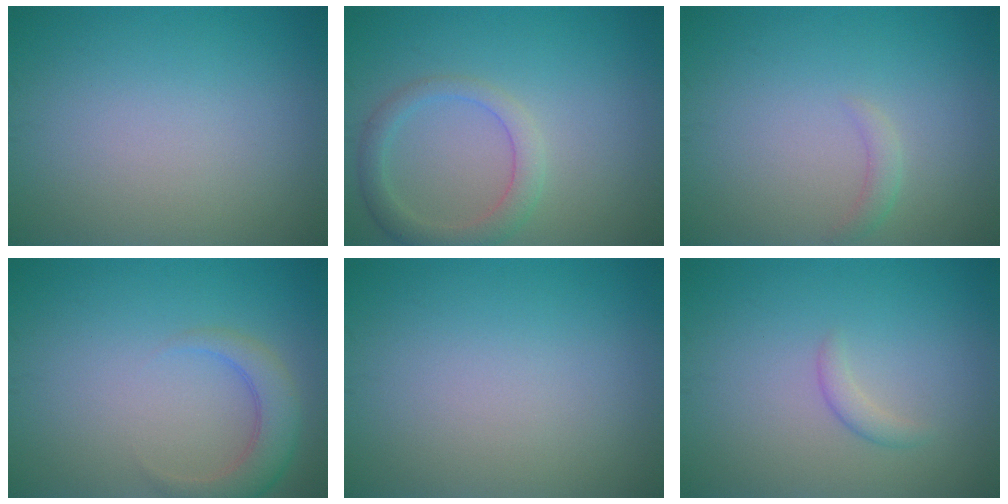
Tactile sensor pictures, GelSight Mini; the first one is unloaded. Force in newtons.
{"total": 3.0, "press": 2.9, "slide": 0.3}
{"total": 1.1, "press": 1.1, "slide": 0.2}
{"total": 3.3, "press": 3.2, "slide": 0.4}
{"total": 0.0}
{"total": 1.1, "press": 1.1, "slide": 0.0}